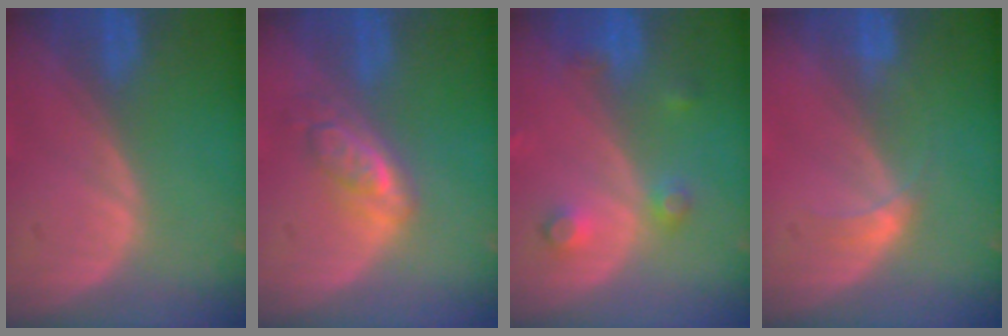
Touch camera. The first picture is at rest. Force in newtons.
{"total": 5.0, "press": 4.6, "slide": 2.0}
{"total": 3.7, "press": 3.5, "slide": 1.4}
{"total": 1.7, "press": 1.7, "slide": 0.2}